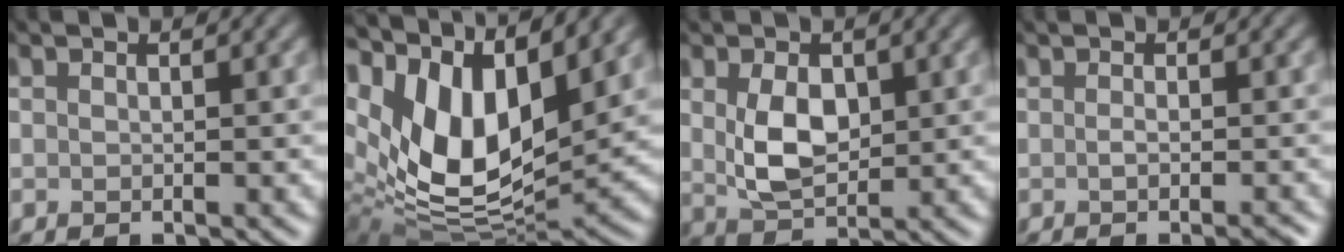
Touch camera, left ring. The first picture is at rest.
{"total": 13.0, "force": [4.2, 7.1, 10.0], "torque": [-0.194, 0.006, 0.079]}
{"total": 3.6, "force": [0.0, 2.1, 2.9], "torque": [-0.066, -0.006, 0.006]}
{"total": 1.9, "force": [-0.7, 0.1, 1.8], "torque": [-0.013, 0.002, -0.012]}